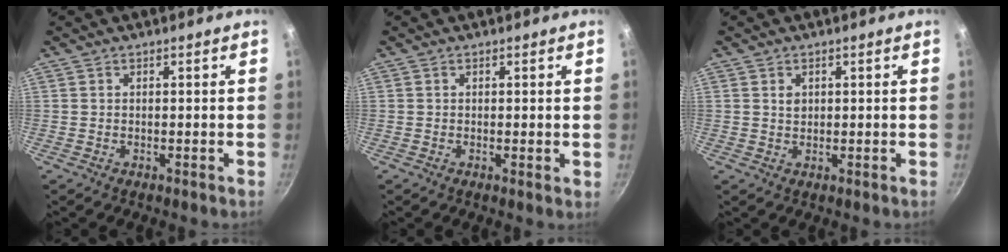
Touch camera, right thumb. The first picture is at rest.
{"total": 1.0, "force": [0.2, 0.2, 0.9], "torque": [-0.014, -0.002, 0.001]}
{"total": 1.6, "force": [0.5, 1.3, 0.8], "torque": [-0.011, 0.001, 0.009]}